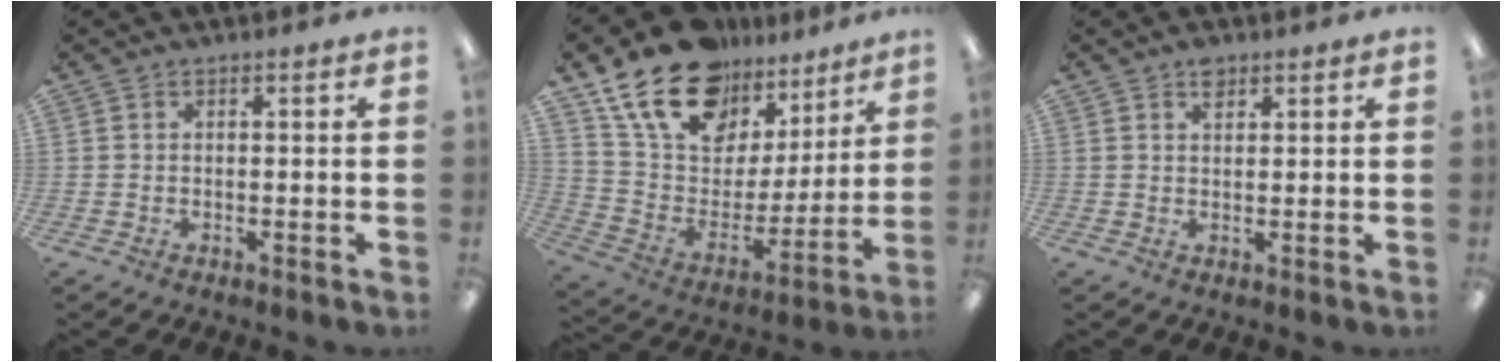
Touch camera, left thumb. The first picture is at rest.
{"total": 19.4, "force": [14.4, 10.6, 7.6], "torque": [-0.153, -0.093, 0.263]}
{"total": 2.8, "force": [1.9, 1.5, 1.3], "torque": [-0.012, -0.005, 0.031]}